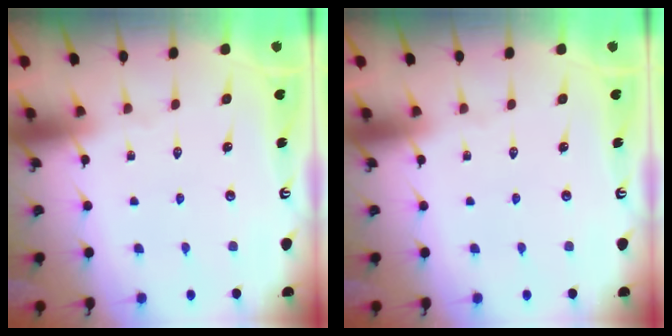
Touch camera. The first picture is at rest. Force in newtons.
{"total": 0.0}